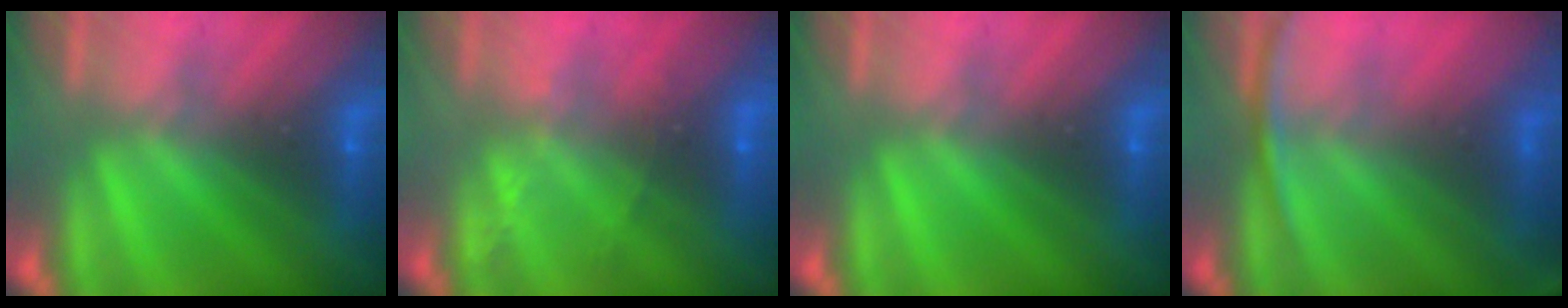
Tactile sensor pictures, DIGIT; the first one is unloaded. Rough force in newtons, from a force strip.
{"total": 2.2}
{"total": 0.0}
{"total": 2.8}